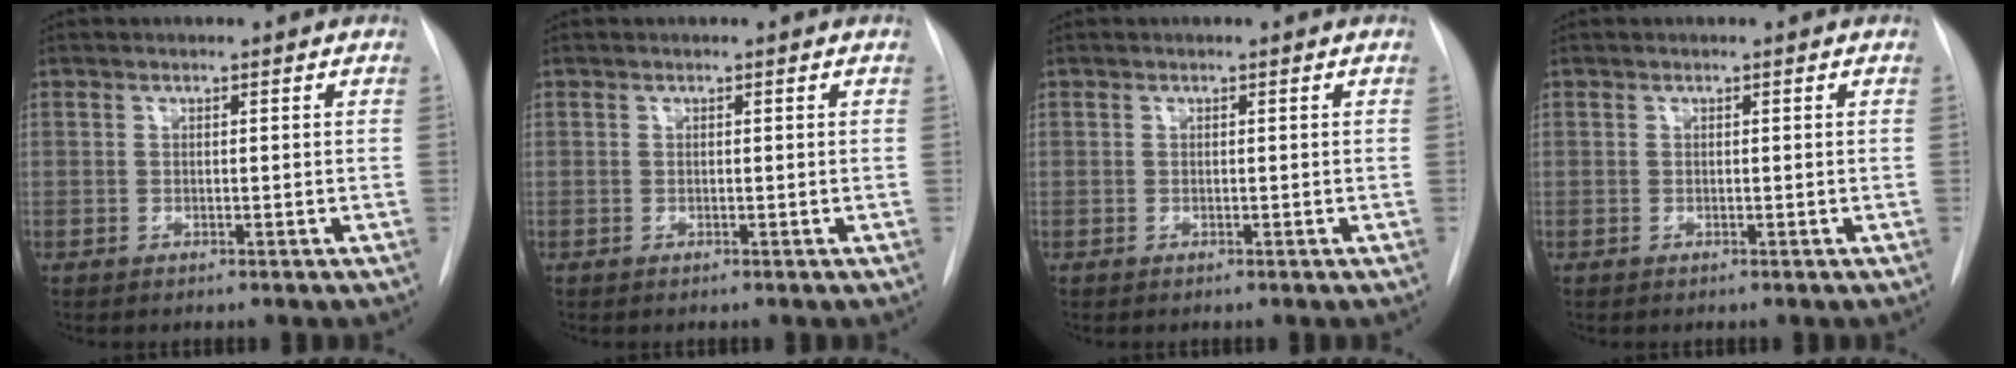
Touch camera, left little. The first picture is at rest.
{"total": 0.0}
{"total": 0.0}
{"total": 0.0}